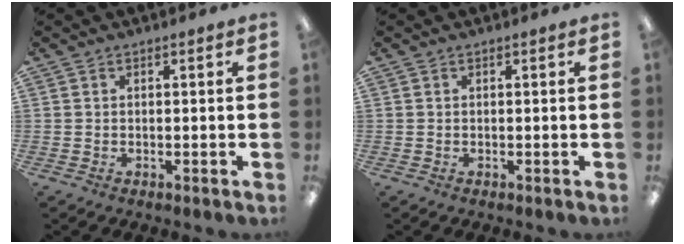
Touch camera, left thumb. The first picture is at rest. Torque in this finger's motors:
{"motor_torque": [0.00, 0.00, -0.01, -0.01, 0.00]}